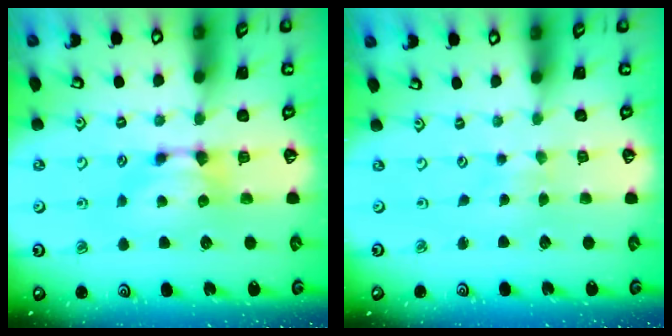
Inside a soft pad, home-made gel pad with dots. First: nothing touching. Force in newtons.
{"total": 3.9, "press": 3.9, "slide": 0.1}